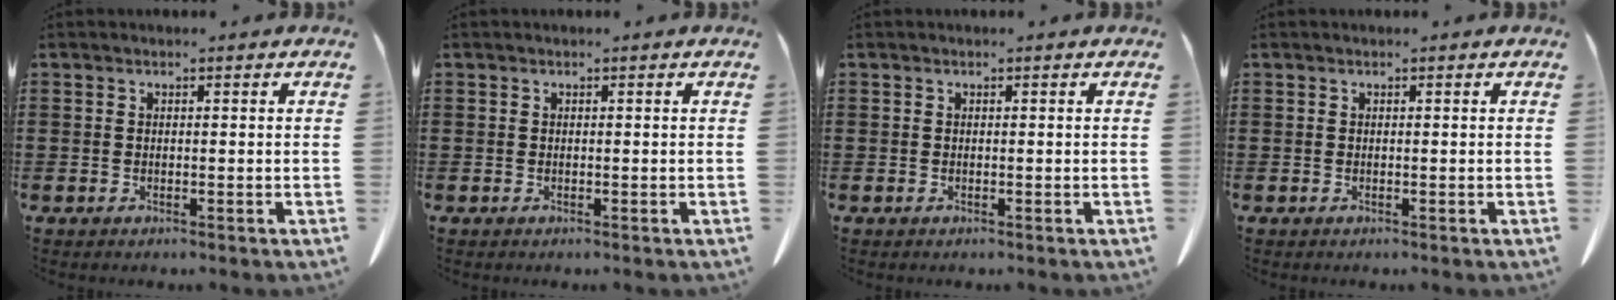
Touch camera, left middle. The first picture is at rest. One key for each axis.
{"total": 0.0}
{"total": 0.0}
{"total": 0.0}